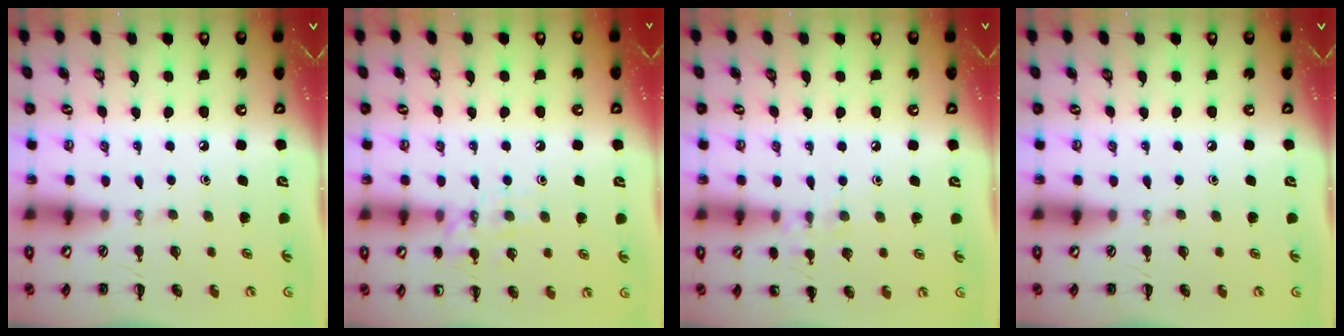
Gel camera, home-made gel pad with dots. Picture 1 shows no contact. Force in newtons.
{"total": 9.2, "press": 9.1, "slide": 1.2}
{"total": 7.6, "press": 7.3, "slide": 2.1}
{"total": 0.0}